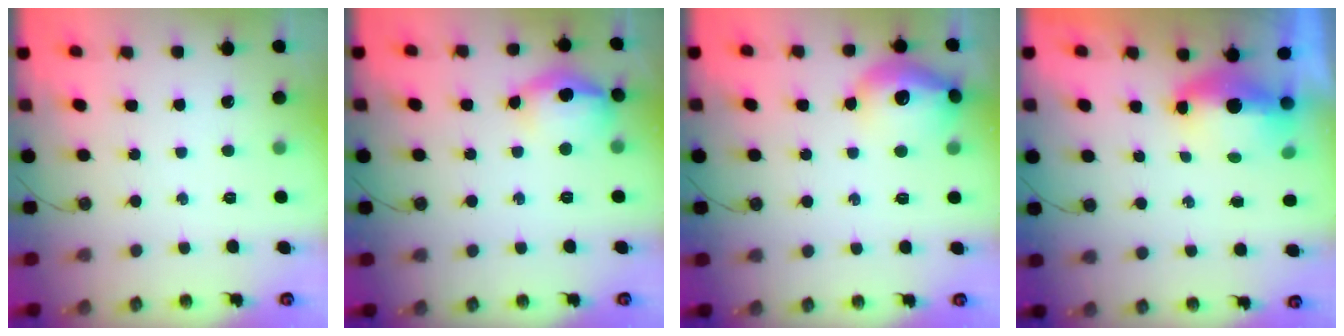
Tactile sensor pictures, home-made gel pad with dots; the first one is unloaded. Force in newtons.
{"total": 12.8, "press": 12.7, "slide": 1.7}
{"total": 14.8, "press": 14.7, "slide": 1.1}
{"total": 6.5, "press": 6.3, "slide": 1.4}